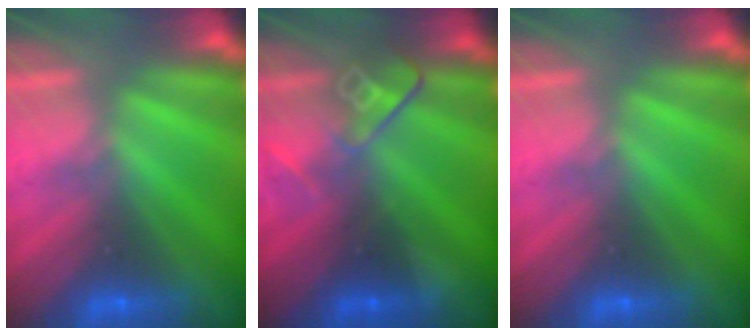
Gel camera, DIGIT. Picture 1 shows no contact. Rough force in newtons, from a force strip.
{"total": 2.6}
{"total": 0.0}